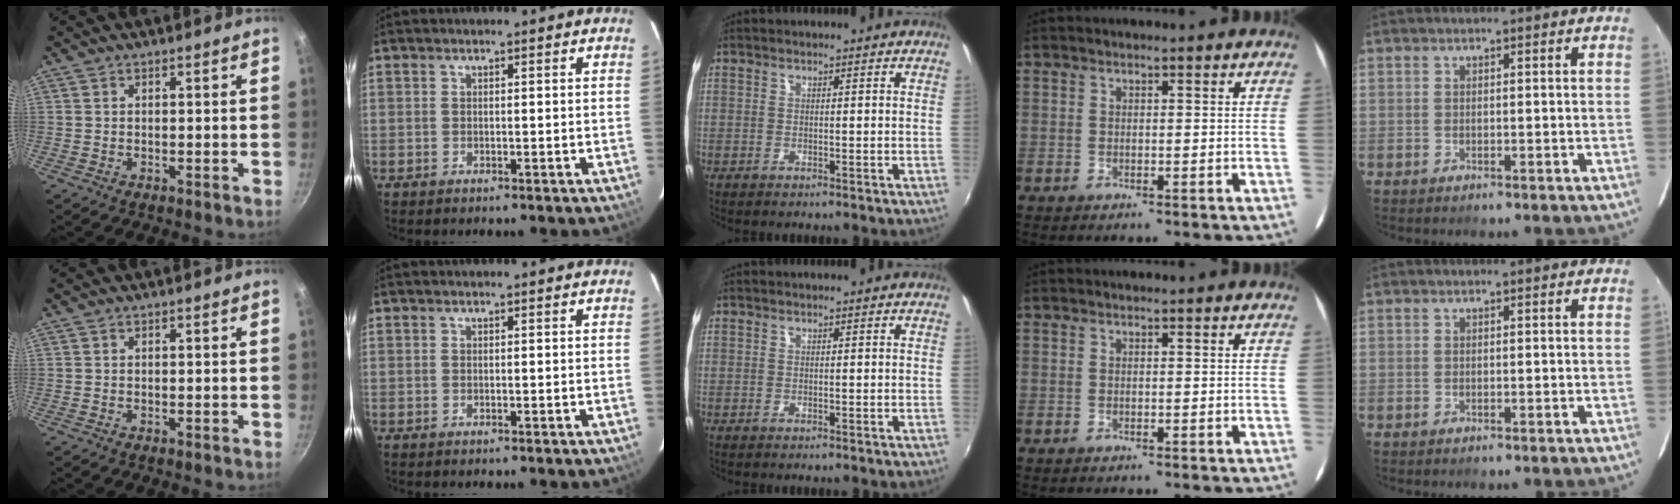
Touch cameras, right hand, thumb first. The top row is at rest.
{}